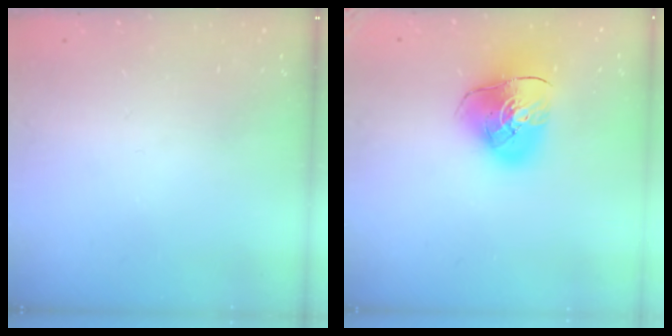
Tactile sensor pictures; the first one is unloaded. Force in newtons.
{"total": 12.9, "press": 12.8, "slide": 1.8}